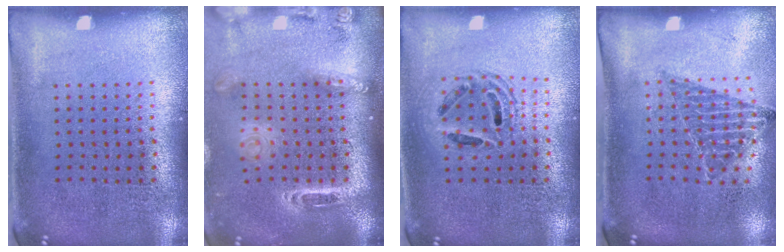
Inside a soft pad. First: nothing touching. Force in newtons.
{"total": 2.5, "press": 1.8, "slide": 1.7}
{"total": 1.4, "press": 1.2, "slide": 0.6}
{"total": 1.0, "press": 0.9, "slide": 0.4}